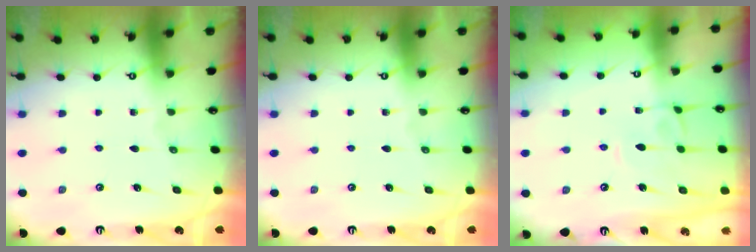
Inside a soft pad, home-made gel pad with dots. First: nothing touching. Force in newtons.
{"total": 0.0}
{"total": 2.1, "press": 2.1, "slide": 0.3}